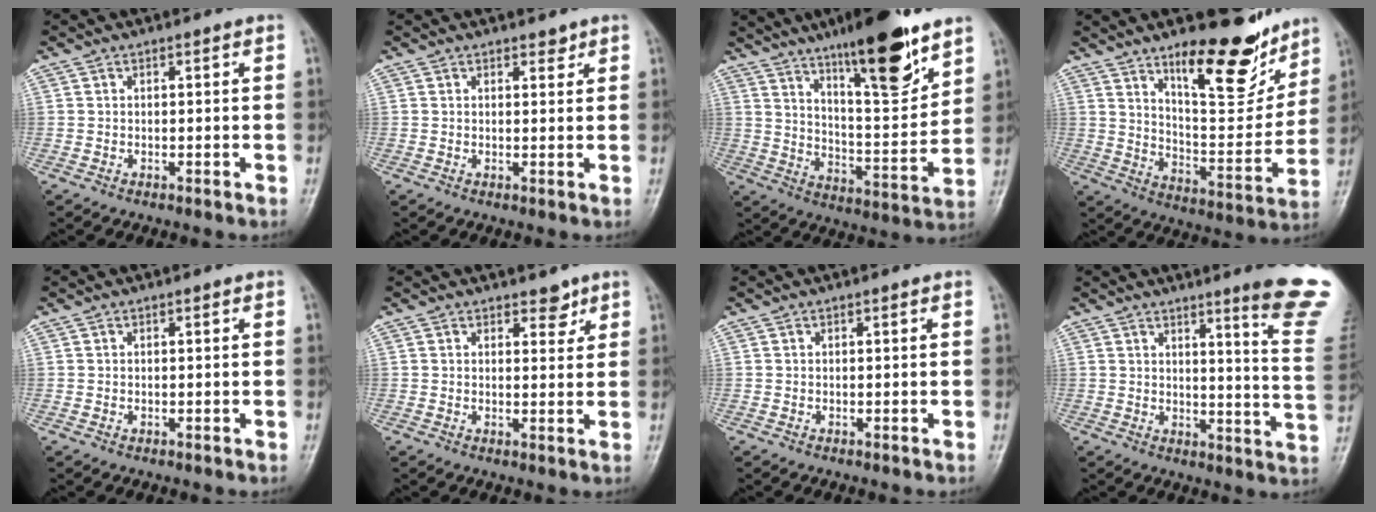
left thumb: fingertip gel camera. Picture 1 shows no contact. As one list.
[{"total": 1.5, "force": [1.1, 0.8, 0.4], "torque": [0.008, -0.008, 0.015]}, {"total": 18.7, "force": [12.2, 4.5, 13.4], "torque": [-0.174, -0.071, 0.202]}, {"total": 18.9, "force": [12.7, 6.7, 12.3], "torque": [-0.126, -0.089, 0.205]}, {"total": 0.0}, {"total": 2.8, "force": [2.0, 1.6, 1.2], "torque": [0.006, -0.012, 0.029]}, {"total": 0.0}, {"total": 14.7, "force": [10.6, 0.4, 10.1], "torque": [-0.103, -0.090, 0.121]}]